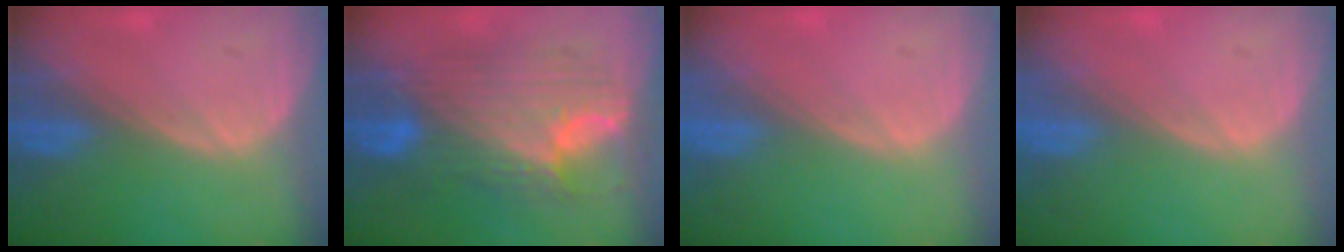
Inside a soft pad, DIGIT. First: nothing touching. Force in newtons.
{"total": 11.3, "press": 11.3, "slide": 1.2}
{"total": 0.0}
{"total": 0.0}